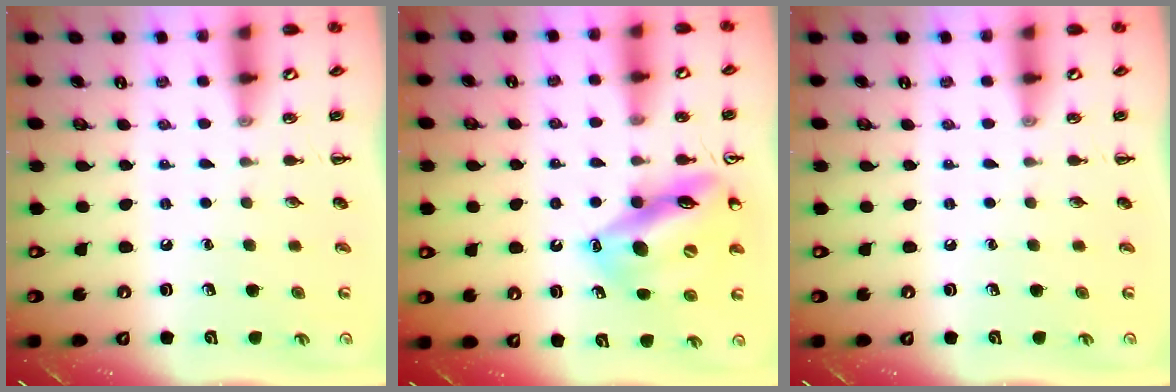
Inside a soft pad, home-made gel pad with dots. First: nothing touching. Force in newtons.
{"total": 15.9, "press": 15.6, "slide": 3.0}
{"total": 0.0}